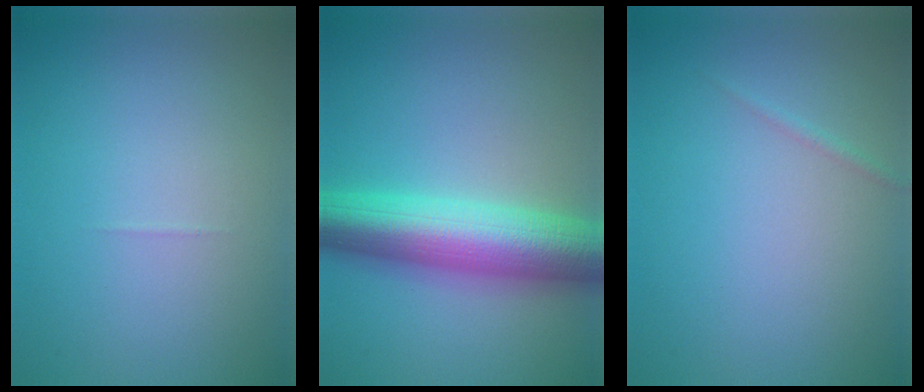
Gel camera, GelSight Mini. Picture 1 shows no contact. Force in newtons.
{"total": 9.6, "press": 9.6, "slide": 0.1}
{"total": 0.6, "press": 0.5, "slide": 0.0}